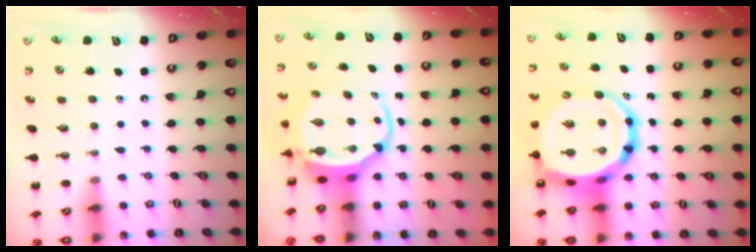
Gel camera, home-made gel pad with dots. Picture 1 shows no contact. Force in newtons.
{"total": 6.6, "press": 6.4, "slide": 1.5}
{"total": 17.7, "press": 17.1, "slide": 4.7}